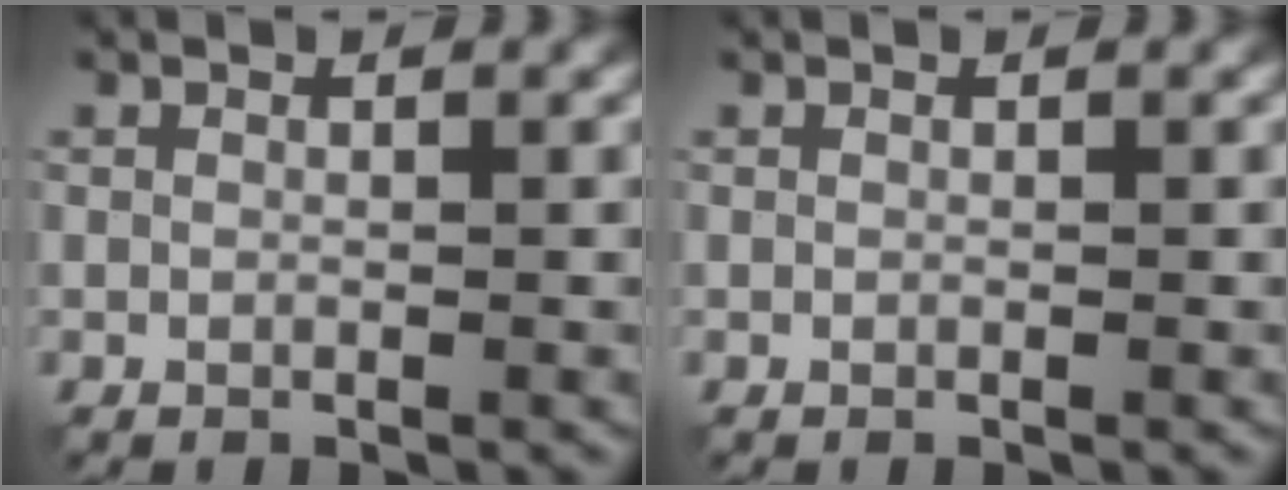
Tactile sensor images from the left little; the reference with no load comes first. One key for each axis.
{"total": 0.0}